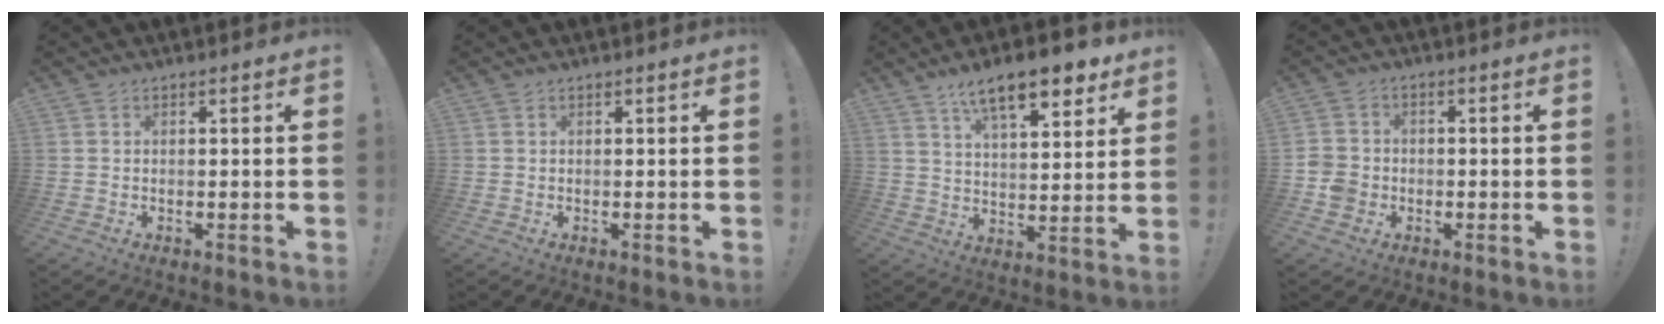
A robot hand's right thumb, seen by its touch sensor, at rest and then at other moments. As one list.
[{"total": 0.0}, {"total": 14.0, "force": [9.0, 4.5, 9.7], "torque": [-0.146, -0.052, 0.150]}, {"total": 6.6, "force": [-2.1, 5.7, 2.7], "torque": [-0.064, 0.017, -0.039]}]